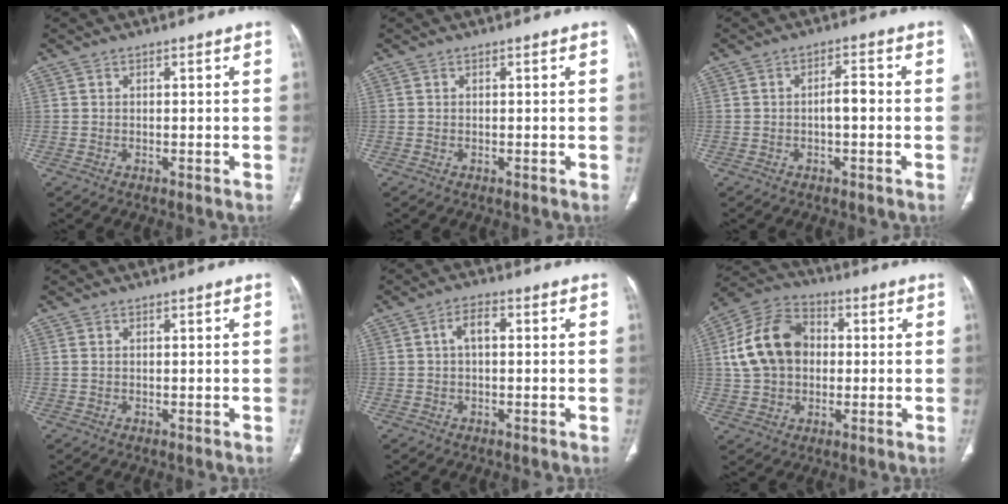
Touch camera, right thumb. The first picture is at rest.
{"total": 0.0}
{"total": 3.4, "force": [-0.6, 1.3, 3.1], "torque": [-0.047, 0.013, -0.013]}
{"total": 0.7, "force": [0.2, 0.4, 0.5], "torque": [-0.015, 0.007, 0.008]}
{"total": 3.6, "force": [0.4, 1.9, 3.0], "torque": [-0.049, 0.011, 0.003]}
{"total": 15.0, "force": [1.4, 11.2, 9.8], "torque": [-0.162, 0.023, 0.019]}